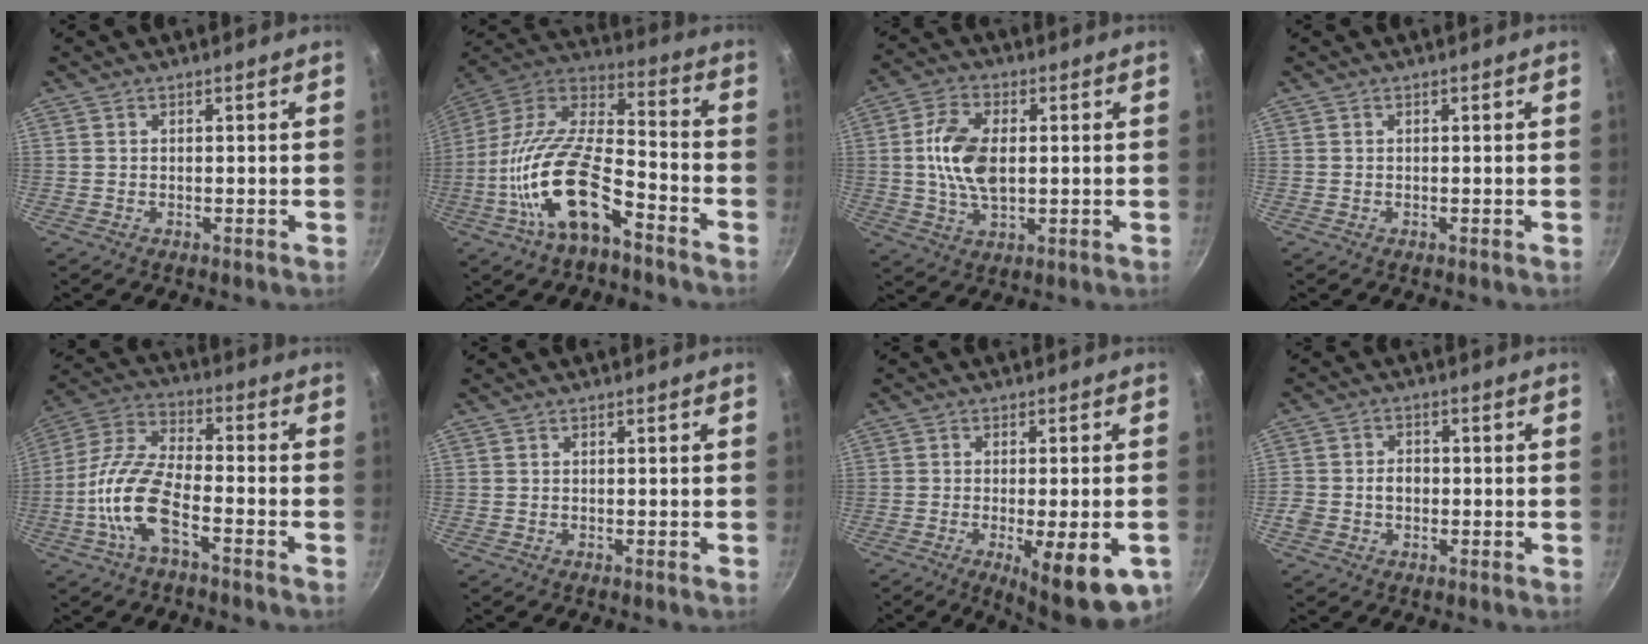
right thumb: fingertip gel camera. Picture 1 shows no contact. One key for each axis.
{"total": 20.1, "fx": -8.6, "fy": 8.5, "fz": 16.1, "tx": -0.313, "ty": 0.066, "tz": -0.157}
{"total": 11.0, "fx": 0.8, "fy": 6.0, "fz": 9.2, "tx": -0.180, "ty": 0.002, "tz": 0.018}
{"total": 0.0}
{"total": 13.2, "fx": -4.9, "fy": 5.4, "fz": 11.0, "tx": -0.232, "ty": 0.039, "tz": -0.099}
{"total": 0.0}
{"total": 13.6, "fx": -5.1, "fy": 4.3, "fz": 11.9, "tx": -0.134, "ty": -0.002, "tz": -0.057}
{"total": 4.4, "fx": -0.6, "fy": 3.5, "fz": 2.7, "tx": -0.038, "ty": 0.016, "tz": -0.009}